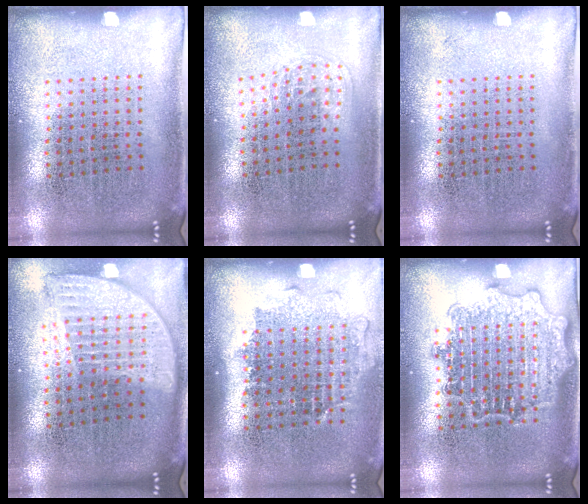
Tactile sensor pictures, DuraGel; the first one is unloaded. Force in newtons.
{"total": 1.0, "press": 0.7, "slide": 0.7}
{"total": 0.0}
{"total": 1.9, "press": 1.5, "slide": 1.1}
{"total": 1.1, "press": 1.0, "slide": 0.5}
{"total": 3.0, "press": 3.0, "slide": 0.4}